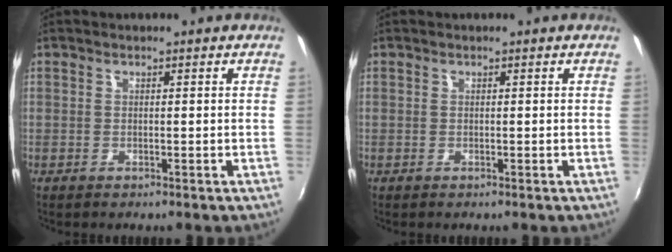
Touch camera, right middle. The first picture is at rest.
{"total": 0.0}